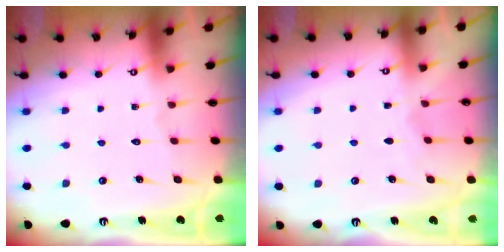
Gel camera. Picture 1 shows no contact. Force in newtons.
{"total": 2.6, "press": 2.5, "slide": 0.4}